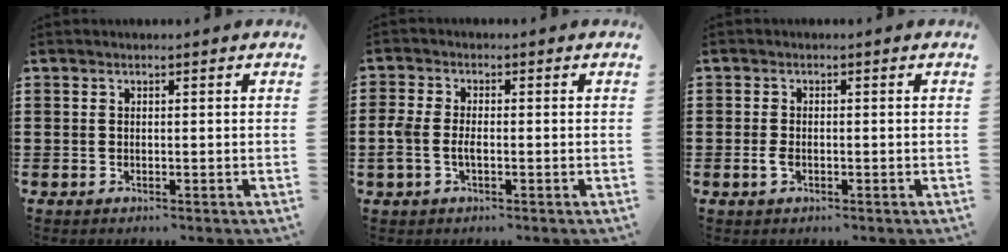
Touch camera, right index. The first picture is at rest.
{"total": 2.8, "force": [-0.8, 1.3, 2.3], "torque": [-0.057, -0.002, -0.019]}
{"total": 1.7, "force": [-0.7, 0.9, 1.3], "torque": [-0.040, -0.007, -0.017]}